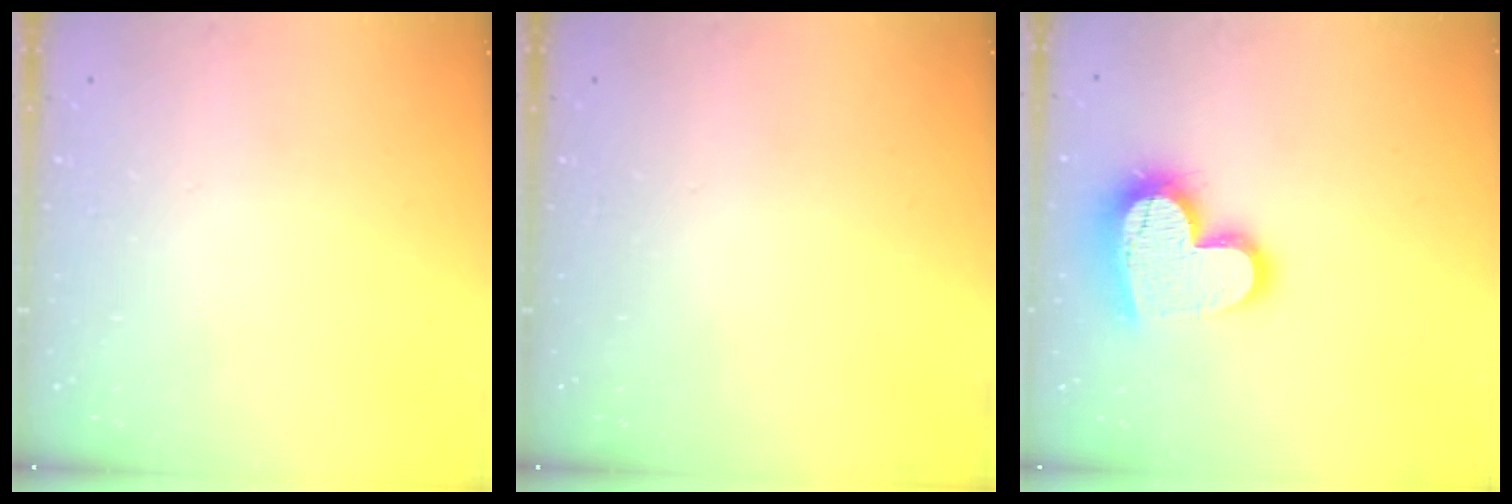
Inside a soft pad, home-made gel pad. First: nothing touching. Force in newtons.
{"total": 0.0}
{"total": 18.2, "press": 18.1, "slide": 1.5}